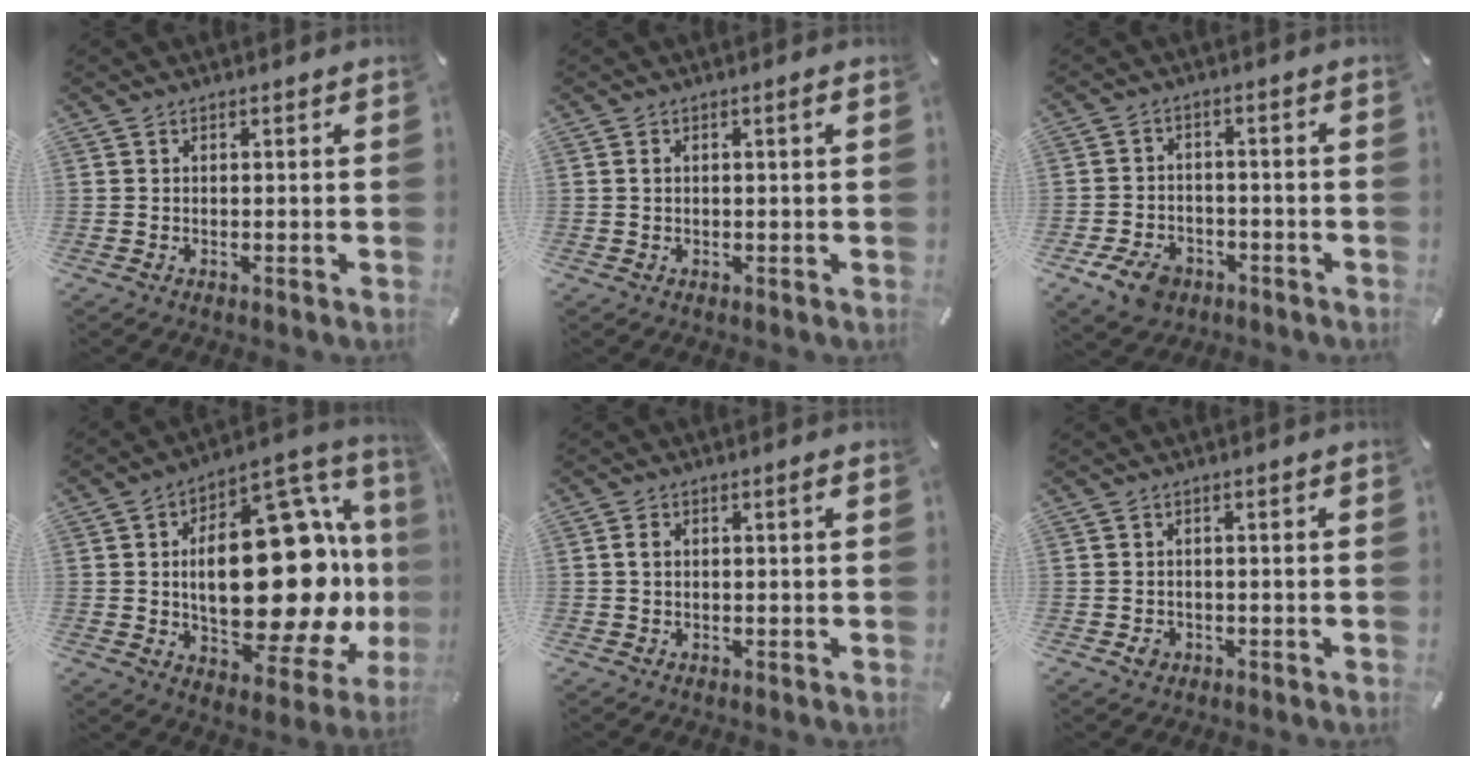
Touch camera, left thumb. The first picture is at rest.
{"total": 1.8, "force": [0.3, 0.5, 1.8], "torque": [-0.033, 0.003, 0.003]}
{"total": 7.3, "force": [-4.2, 5.0, 3.1], "torque": [-0.068, 0.024, -0.080]}
{"total": 35.5, "force": [0.2, 17.4, 31.0], "torque": [-0.491, -0.015, 0.018]}
{"total": 2.6, "force": [0.4, 1.1, 2.3], "torque": [-0.046, 0.008, 0.004]}
{"total": 2.4, "force": [-0.9, 2.0, 0.9], "torque": [-0.016, 0.004, -0.016]}